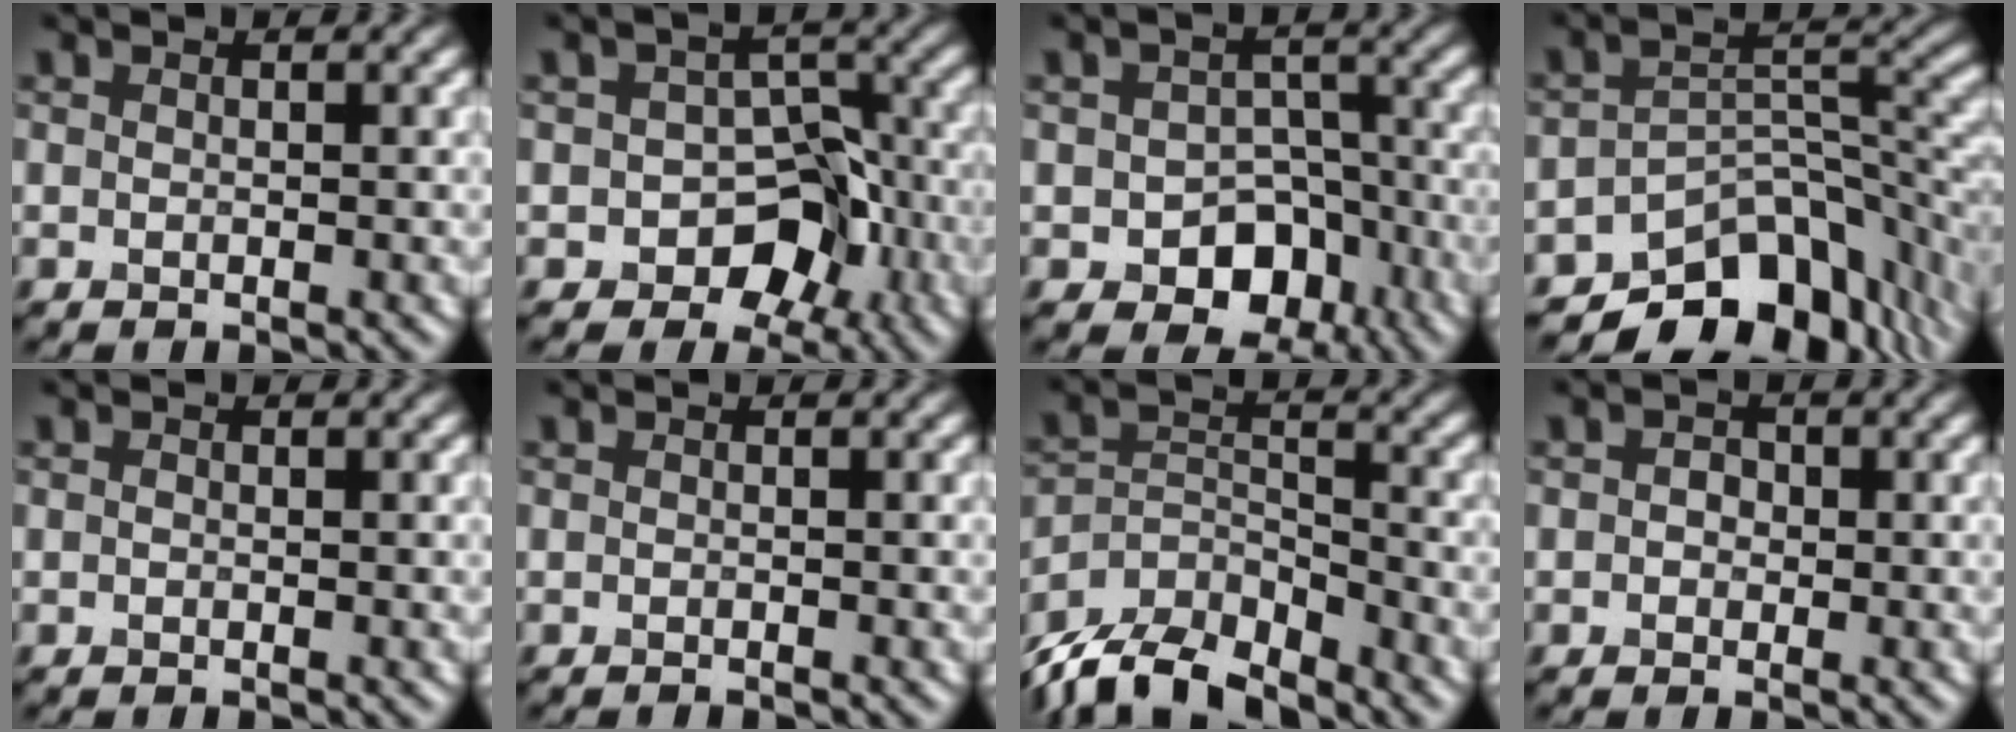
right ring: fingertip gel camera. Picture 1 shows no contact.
{"total": 6.3, "force": [-2.8, 4.4, 3.4], "torque": [-0.030, 0.015, -0.044]}
{"total": 6.0, "force": [-2.5, 4.4, 3.2], "torque": [-0.035, -0.004, -0.033]}
{"total": 9.9, "force": [-7.0, 4.9, 4.9], "torque": [-0.061, -0.012, -0.119]}
{"total": 0.0}
{"total": 0.0}
{"total": 9.0, "force": [-7.9, 3.1, 3.0], "torque": [-0.061, -0.008, -0.146]}
{"total": 1.1, "force": [0.2, 1.0, 0.5], "torque": [-0.001, 0.001, -0.005]}